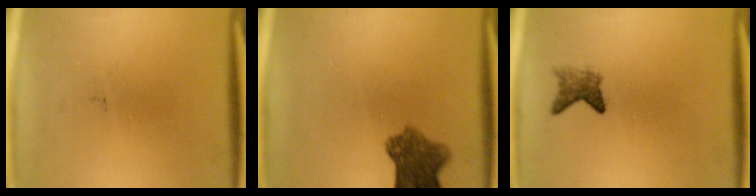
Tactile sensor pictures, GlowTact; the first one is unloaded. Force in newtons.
{"total": 7.3}
{"total": 2.5}